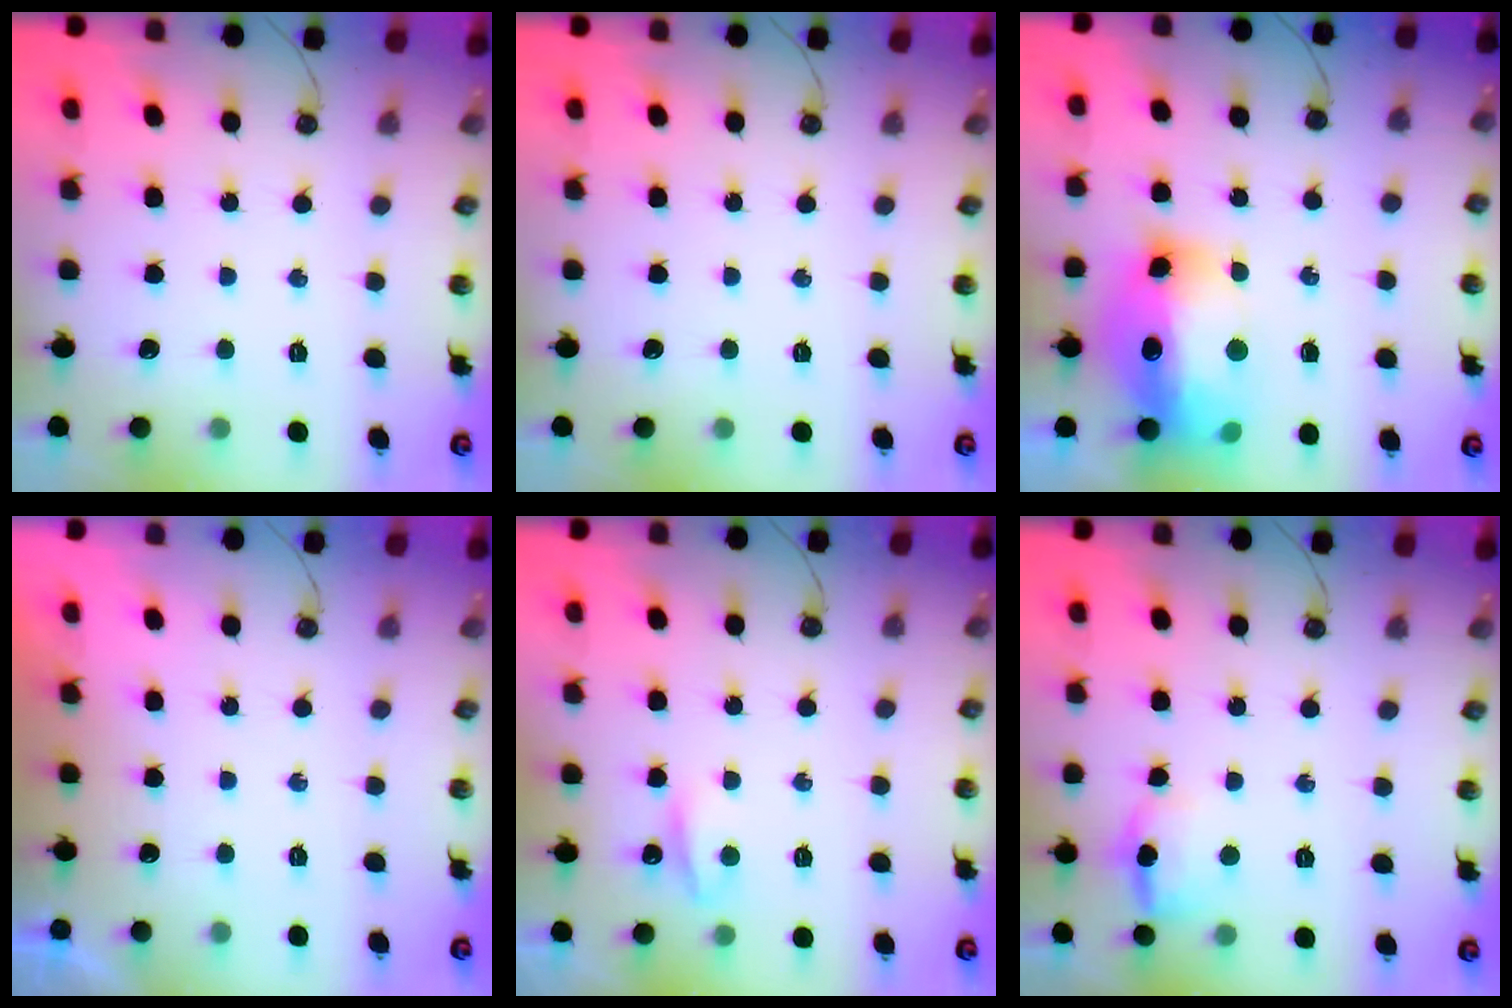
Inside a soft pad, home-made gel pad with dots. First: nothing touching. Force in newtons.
{"total": 0.0}
{"total": 18.9, "press": 18.8, "slide": 1.4}
{"total": 0.0}
{"total": 4.8, "press": 4.7, "slide": 0.7}
{"total": 10.6, "press": 10.5, "slide": 1.5}